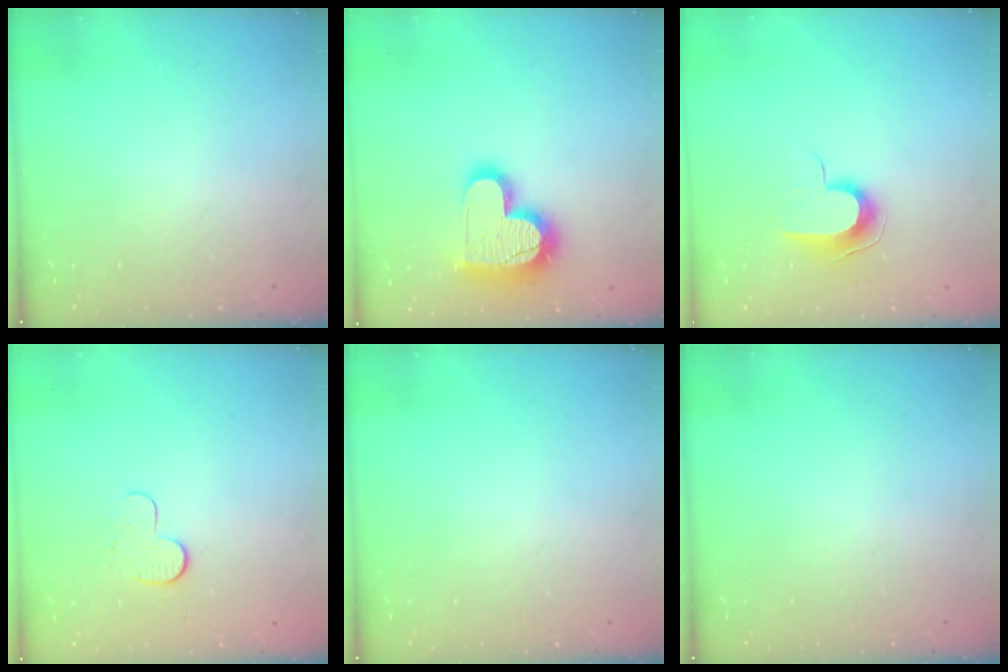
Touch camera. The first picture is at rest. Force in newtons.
{"total": 17.0, "press": 16.9, "slide": 1.3}
{"total": 8.9, "press": 8.9, "slide": 0.8}
{"total": 6.3, "press": 6.3, "slide": 0.5}
{"total": 0.0}
{"total": 0.0}